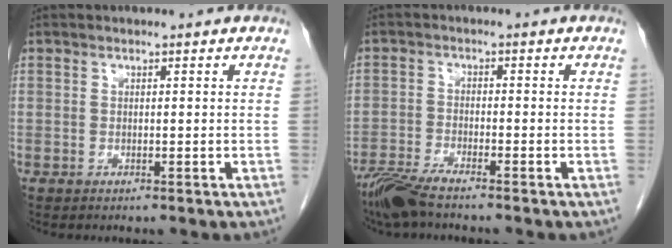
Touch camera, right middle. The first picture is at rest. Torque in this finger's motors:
{"motor_torque": [-0.05, -0.55, 0.08, 0.00]}